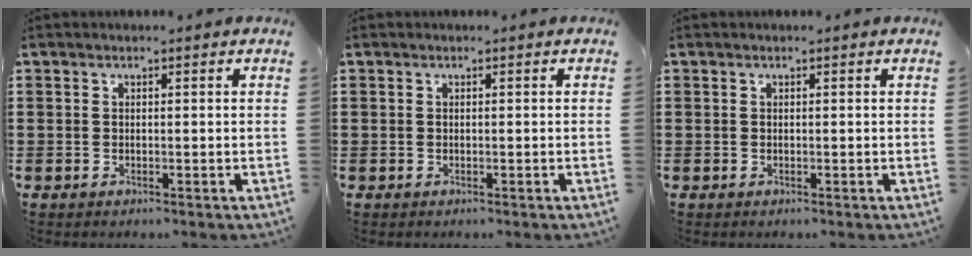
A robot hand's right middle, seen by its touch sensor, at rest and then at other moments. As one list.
[{"total": 0.0}, {"total": 0.0}]